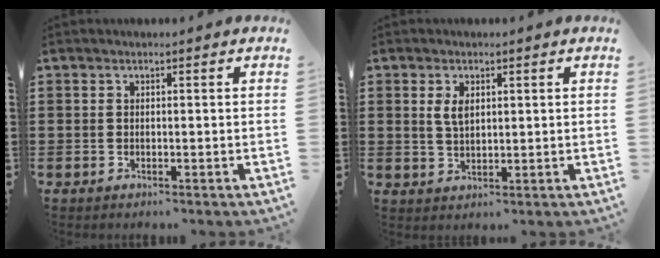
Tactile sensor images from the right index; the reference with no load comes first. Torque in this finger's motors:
{"motor_torque": [0.16, 0.13, 0.06, 0.09]}